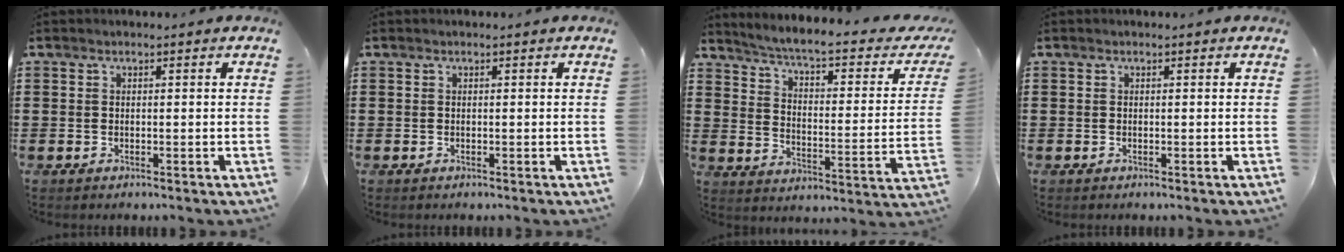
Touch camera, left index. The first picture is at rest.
{"total": 0.0}
{"total": 4.6, "force": [3.8, -0.5, 2.5], "torque": [-0.069, -0.038, 0.055]}
{"total": 0.0}